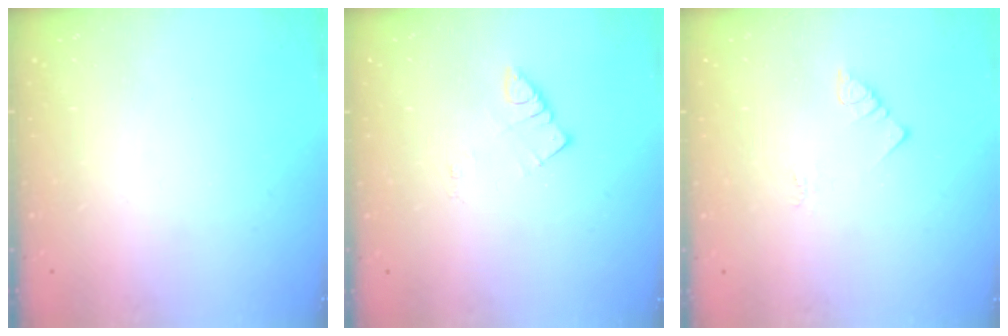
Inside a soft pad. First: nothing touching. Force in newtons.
{"total": 2.6, "press": 2.6, "slide": 0.1}
{"total": 2.0, "press": 2.0, "slide": 0.4}